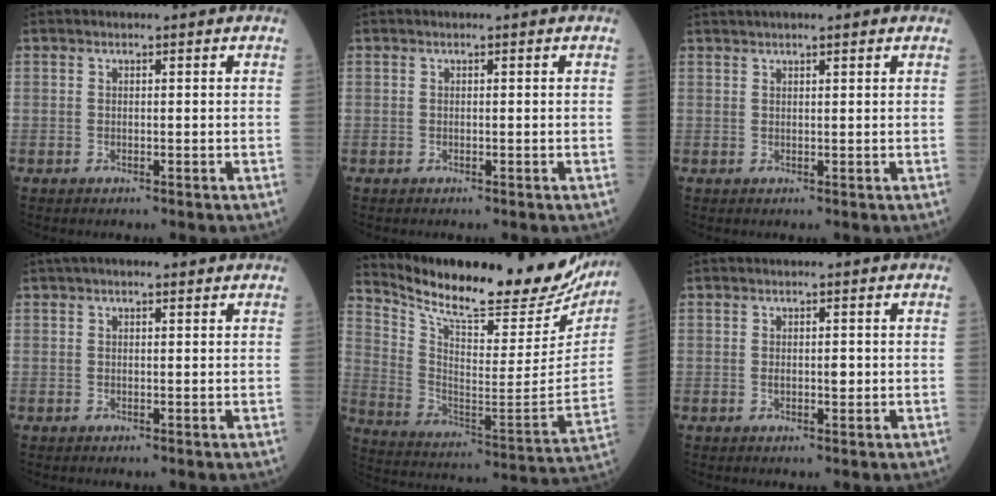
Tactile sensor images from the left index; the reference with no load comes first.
{"total": 0.0}
{"total": 5.3, "force": [4.2, 0.7, 3.2], "torque": [-0.051, 0.034, 0.065]}
{"total": 3.2, "force": [2.1, 1.0, 2.1], "torque": [-0.039, 0.025, 0.034]}
{"total": 27.2, "force": [24.5, 6.3, 10.1], "torque": [-0.180, -0.063, 0.342]}
{"total": 1.6, "force": [0.0, 0.7, 1.4], "torque": [-0.025, 0.000, 0.002]}